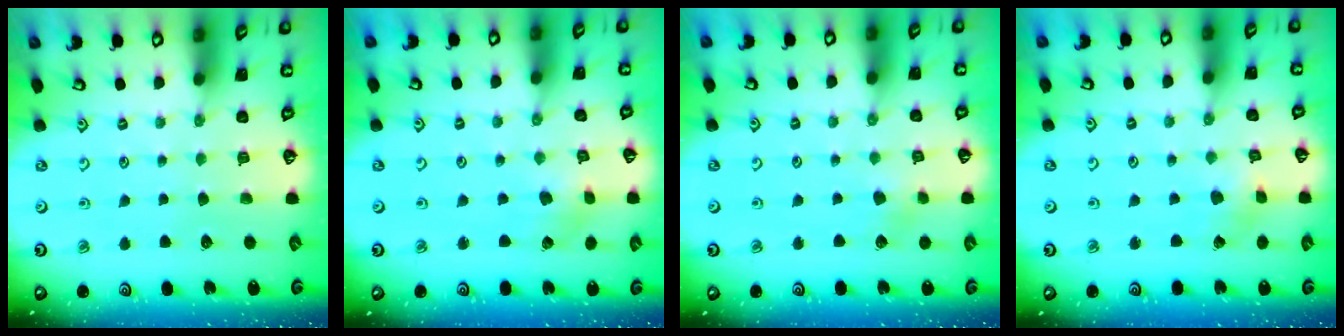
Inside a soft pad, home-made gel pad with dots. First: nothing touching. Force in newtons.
{"total": 2.2, "press": 2.1, "slide": 0.6}
{"total": 3.5, "press": 3.5, "slide": 0.6}
{"total": 2.2, "press": 2.2, "slide": 0.2}